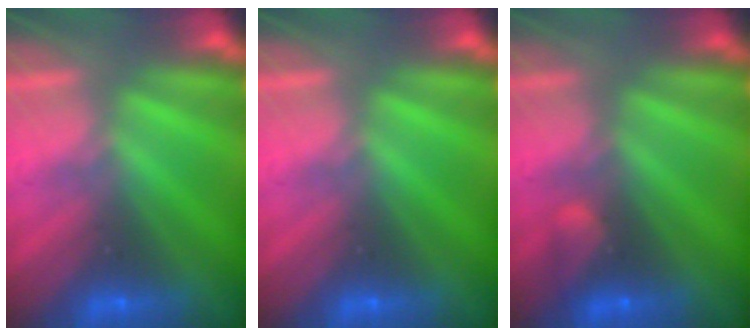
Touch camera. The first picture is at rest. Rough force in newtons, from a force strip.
{"total": 0.0}
{"total": 2.1}